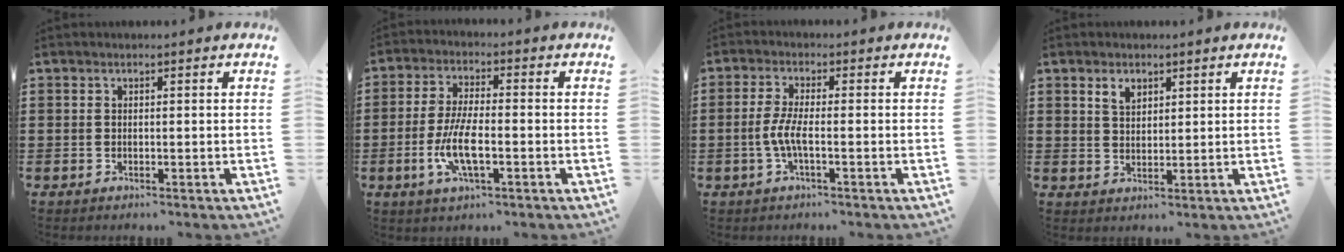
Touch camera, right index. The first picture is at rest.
{"total": 7.6, "force": [-2.4, 2.3, 6.8], "torque": [-0.147, -0.011, -0.047]}
{"total": 4.2, "force": [-1.2, 0.7, 4.0], "torque": [-0.099, -0.008, -0.033]}
{"total": 2.5, "force": [1.7, 1.5, 1.1], "torque": [-0.028, 0.004, 0.033]}